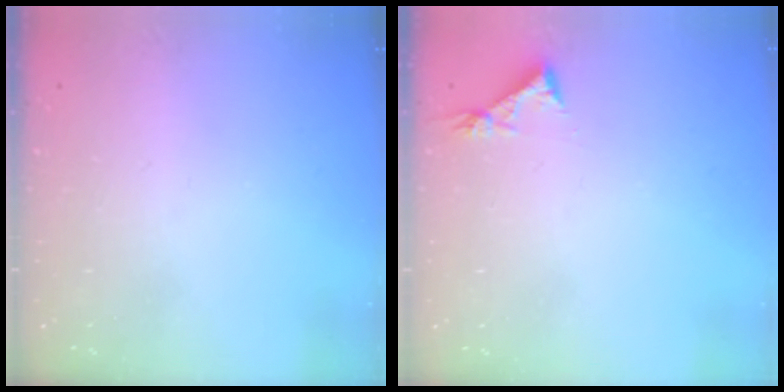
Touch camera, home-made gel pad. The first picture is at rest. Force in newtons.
{"total": 3.8, "press": 3.7, "slide": 0.4}